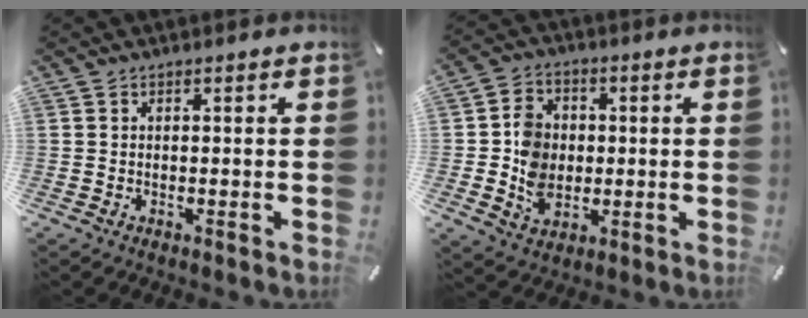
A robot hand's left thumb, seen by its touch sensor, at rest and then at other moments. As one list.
[{"total": 8.5, "force": [-0.6, 7.0, 4.9], "torque": [-0.095, 0.008, -0.009]}]